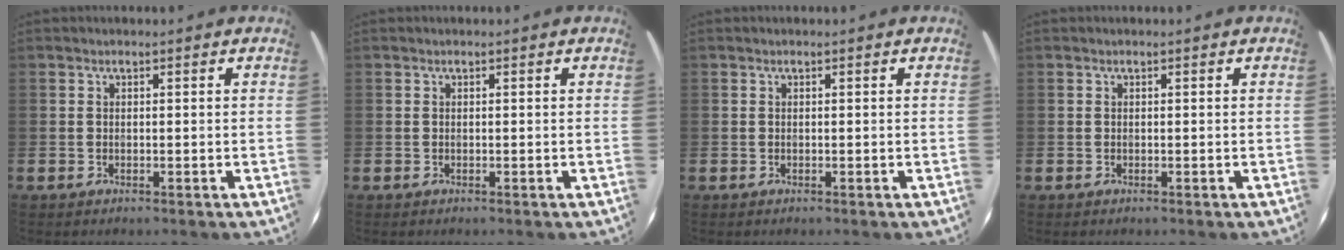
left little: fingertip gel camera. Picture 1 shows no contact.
{"total": 0.0}
{"total": 0.0}
{"total": 0.0}